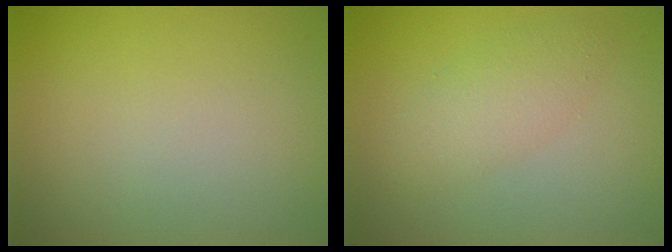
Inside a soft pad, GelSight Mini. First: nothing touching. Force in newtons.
{"total": 2.6, "press": 2.6, "slide": 0.1}